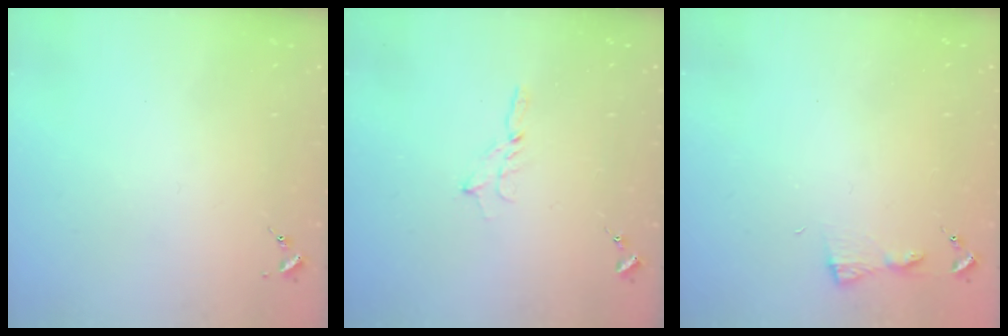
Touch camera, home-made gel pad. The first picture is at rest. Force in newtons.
{"total": 2.5, "press": 2.5, "slide": 0.2}
{"total": 4.2, "press": 4.2, "slide": 0.5}